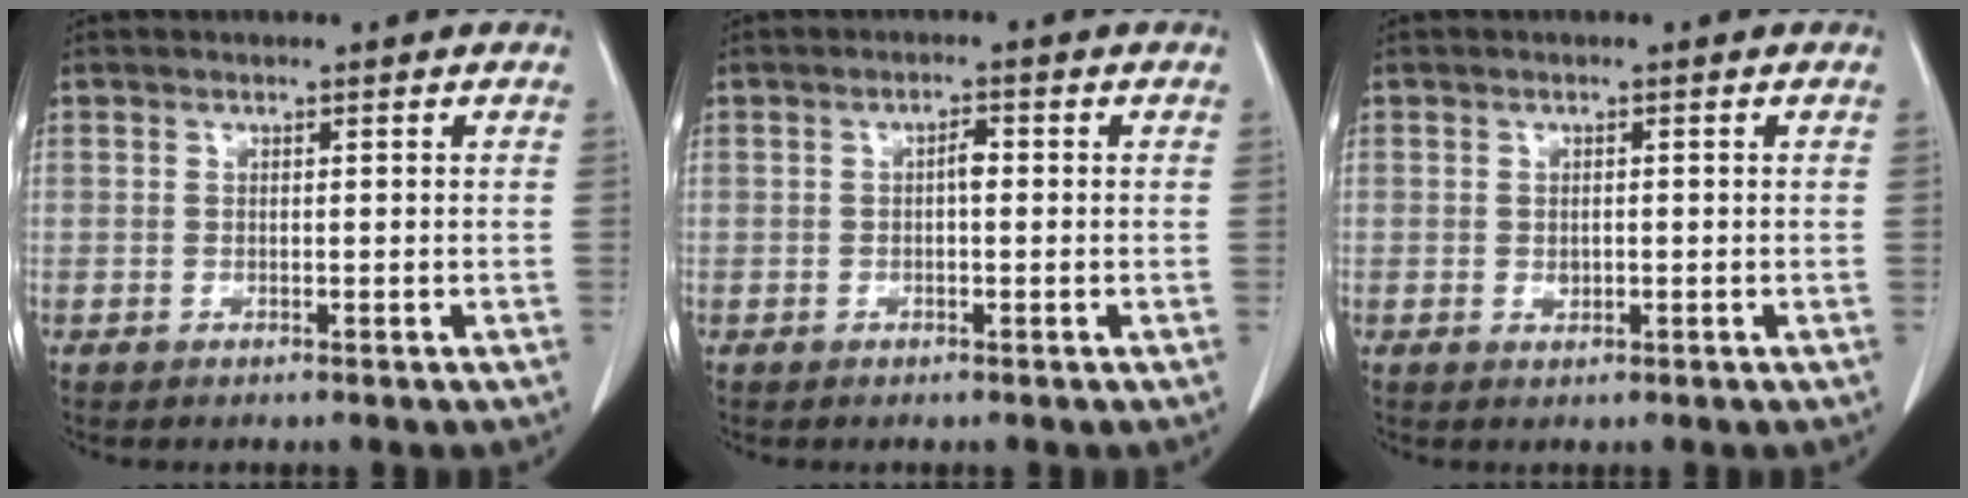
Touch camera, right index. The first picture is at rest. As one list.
[{"total": 1.6, "force": [0.0, 0.6, 1.5], "torque": [-0.024, 0.005, -0.002]}, {"total": 1.2, "force": [-0.1, 0.8, 0.9], "torque": [-0.014, -0.001, 0.002]}]